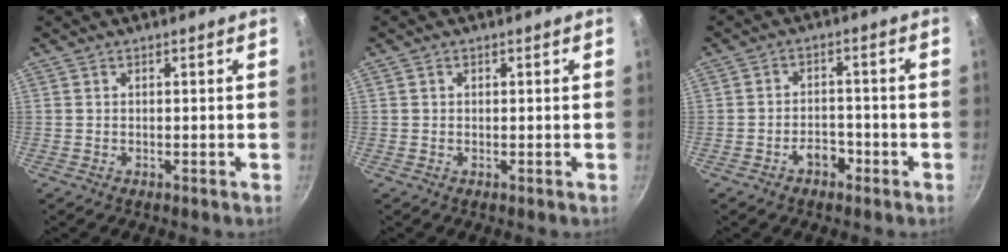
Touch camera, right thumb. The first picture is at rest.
{"total": 0.5, "force": [0.2, 0.5, 0.2], "torque": [0.000, 0.004, 0.002]}
{"total": 4.0, "force": [-2.3, 2.5, 2.0], "torque": [-0.010, 0.024, -0.035]}